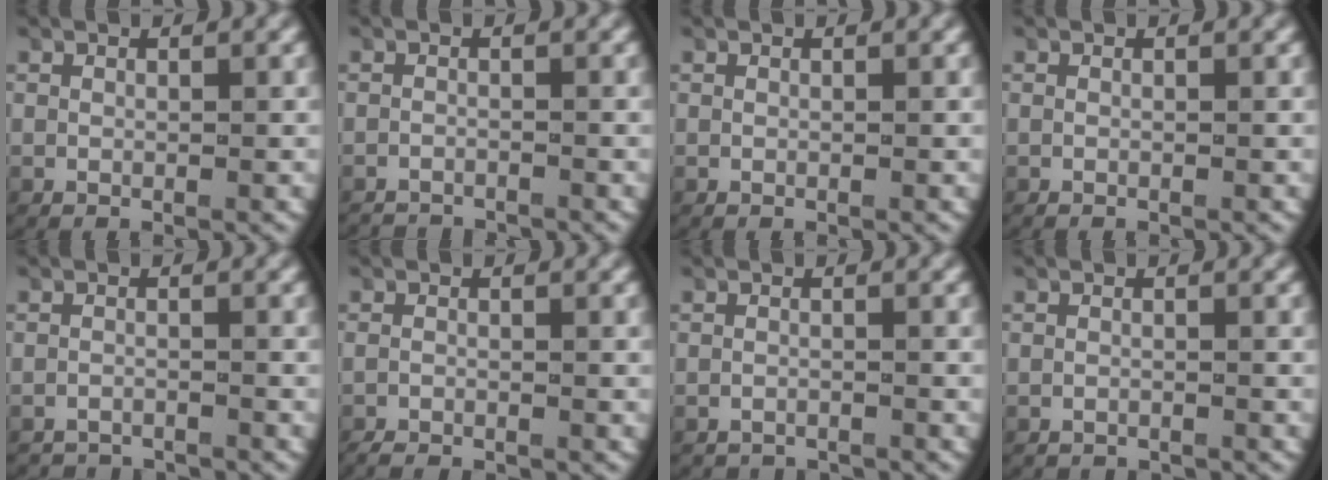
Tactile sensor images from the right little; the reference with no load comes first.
{"total": 2.9, "force": [-2.9, 0.3, 0.1], "torque": [-0.005, -0.016, -0.042]}
{"total": 0.0}
{"total": 0.0}
{"total": 3.3, "force": [-3.2, 0.4, 0.0], "torque": [0.000, -0.015, -0.050]}
{"total": 1.9, "force": [-1.8, 0.4, 0.2], "torque": [-0.014, -0.011, -0.029]}
{"total": 2.7, "force": [-2.7, 0.1, -0.1], "torque": [0.000, -0.014, -0.038]}
{"total": 1.9, "force": [-1.9, 0.0, -0.1], "torque": [-0.004, -0.012, -0.025]}